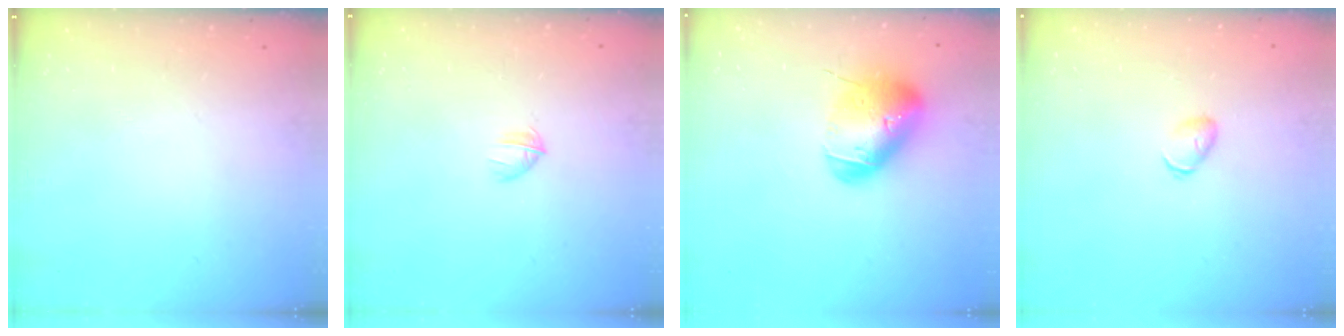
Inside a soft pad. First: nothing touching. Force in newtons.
{"total": 2.8, "press": 2.6, "slide": 0.9}
{"total": 17.1, "press": 17.0, "slide": 2.2}
{"total": 4.6, "press": 4.4, "slide": 1.4}